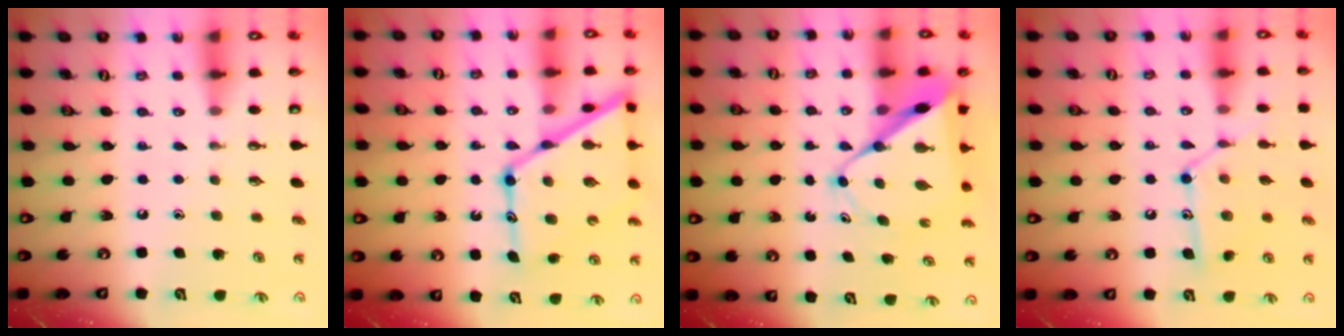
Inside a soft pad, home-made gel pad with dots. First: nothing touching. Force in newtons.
{"total": 20.1, "press": 20.0, "slide": 1.9}
{"total": 11.9, "press": 11.8, "slide": 1.2}
{"total": 12.9, "press": 12.9, "slide": 0.9}